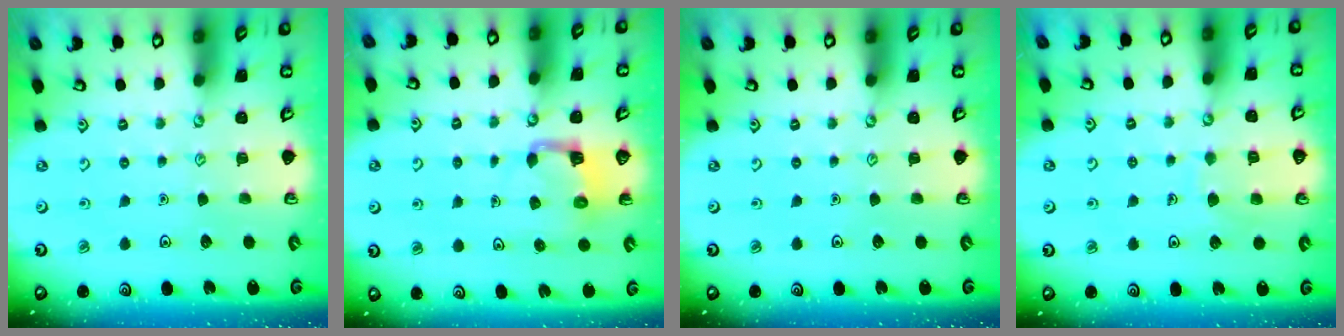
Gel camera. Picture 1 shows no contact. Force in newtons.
{"total": 3.6, "press": 3.6, "slide": 0.3}
{"total": 0.0}
{"total": 6.0, "press": 6.0, "slide": 0.6}